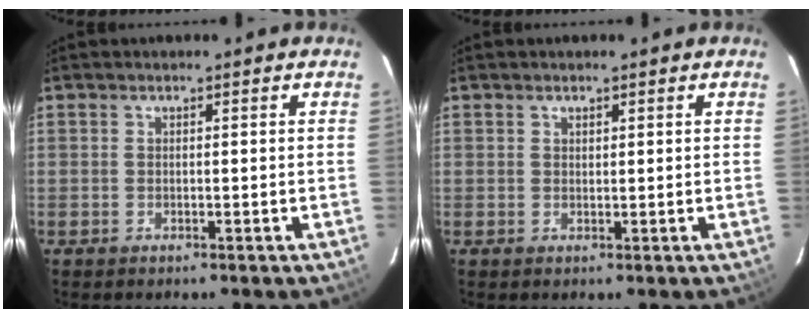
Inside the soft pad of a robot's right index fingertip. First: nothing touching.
{"total": 0.7, "force": [0.5, 0.4, 0.1], "torque": [-0.002, 0.002, 0.010]}